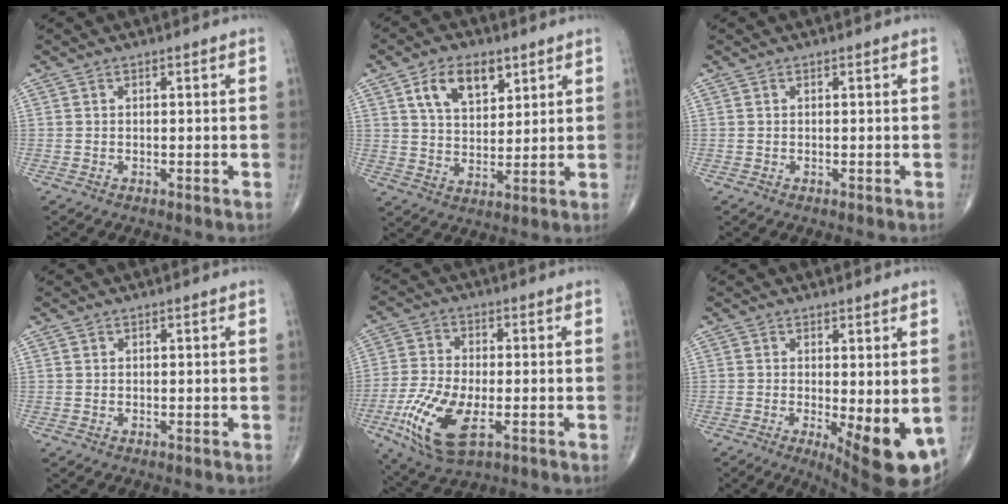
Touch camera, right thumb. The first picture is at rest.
{"total": 9.9, "force": [4.9, 5.8, 6.4], "torque": [-0.090, -0.020, 0.091]}
{"total": 0.0}
{"total": 0.0}
{"total": 13.4, "force": [-4.4, 6.2, 11.1], "torque": [-0.239, -0.004, -0.079]}
{"total": 11.1, "force": [-2.1, 3.6, 10.2], "torque": [-0.131, -0.024, -0.017]}